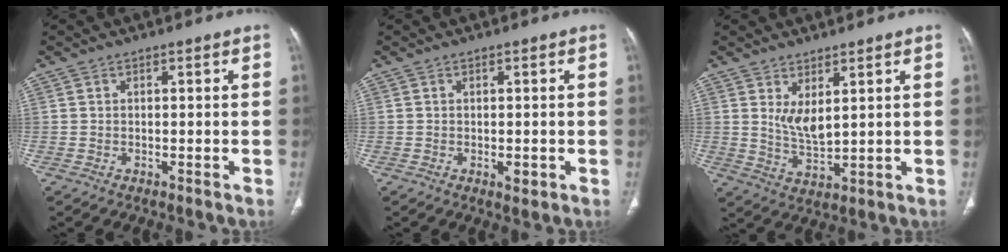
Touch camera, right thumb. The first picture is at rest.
{"total": 1.7, "force": [-0.4, 0.9, 1.4], "torque": [-0.016, -0.003, -0.002]}
{"total": 5.4, "force": [2.4, 2.1, 4.3], "torque": [-0.080, -0.030, 0.057]}